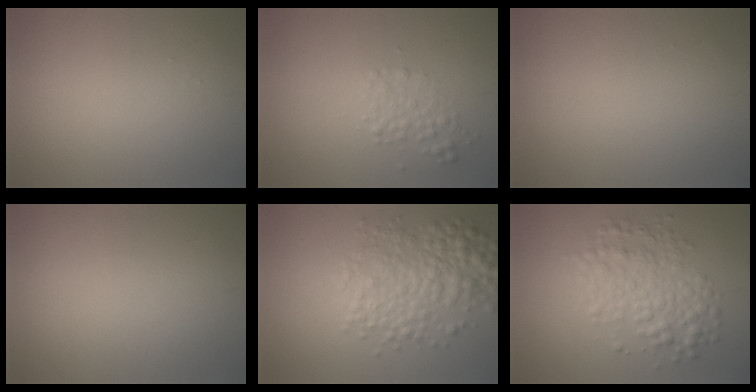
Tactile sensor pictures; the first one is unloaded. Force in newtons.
{"total": 1.7, "press": 1.7, "slide": 0.1}
{"total": 0.0}
{"total": 0.0}
{"total": 5.5, "press": 5.5, "slide": 0.1}
{"total": 4.4, "press": 4.4, "slide": 0.0}